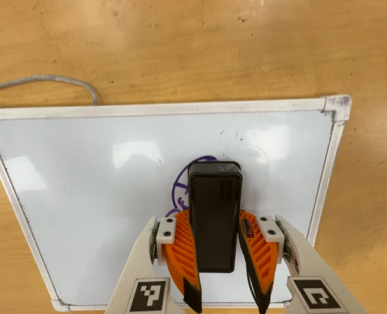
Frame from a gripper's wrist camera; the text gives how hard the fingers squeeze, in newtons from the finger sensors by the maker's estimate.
{"total": 12.3, "left": 12.3, "right": 12.4}